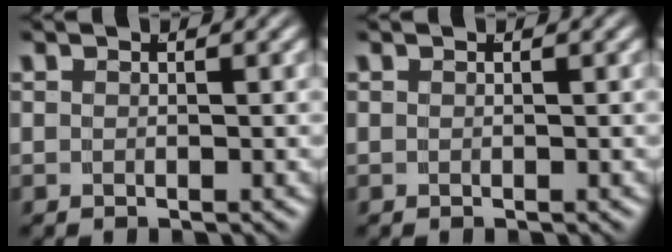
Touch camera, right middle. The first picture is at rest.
{"total": 0.0}